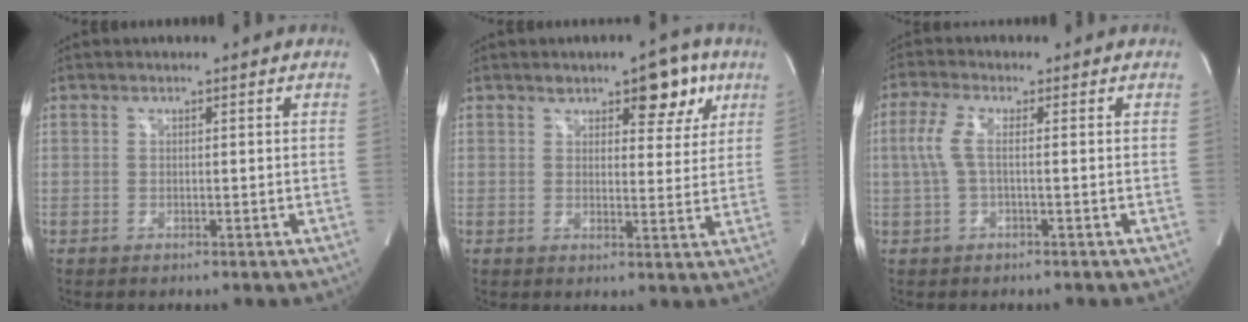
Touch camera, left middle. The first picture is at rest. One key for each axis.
{"total": 6.7, "fx": 4.0, "fy": 2.9, "fz": 4.6, "tx": -0.045, "ty": 0.009, "tz": 0.048}
{"total": 3.6, "fx": 0.1, "fy": 0.9, "fz": 3.5, "tx": -0.093, "ty": 0.011, "tz": 0.002}